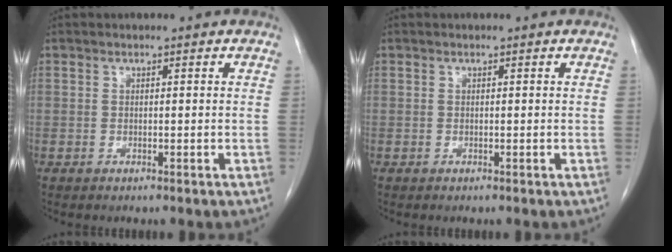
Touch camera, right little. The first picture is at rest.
{"total": 0.0}